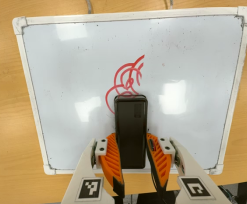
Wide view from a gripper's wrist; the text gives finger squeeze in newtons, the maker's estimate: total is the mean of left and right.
{"total": 8.3, "left": 6.5, "right": 10.1}